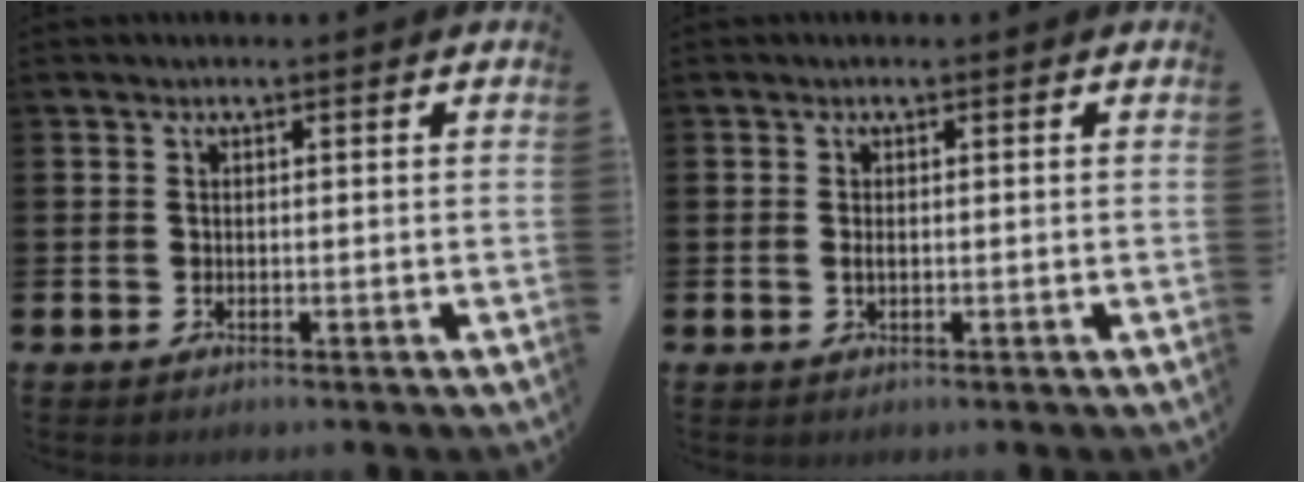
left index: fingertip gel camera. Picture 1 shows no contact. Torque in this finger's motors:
{"motor_torque": [0.52, -0.03, 0.02, 0.02]}